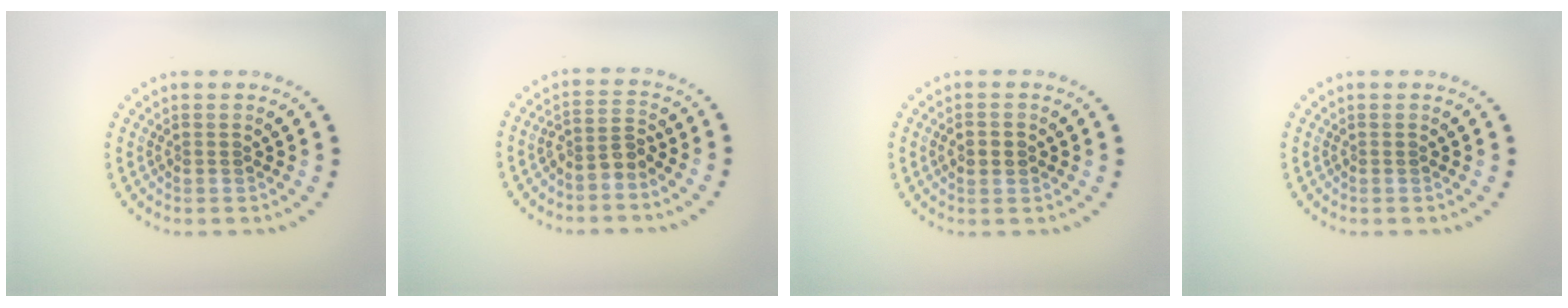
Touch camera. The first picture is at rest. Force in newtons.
{"total": 2.1, "press": 1.6, "slide": 1.4}
{"total": 2.3, "press": 2.3, "slide": 0.1}
{"total": 0.0}